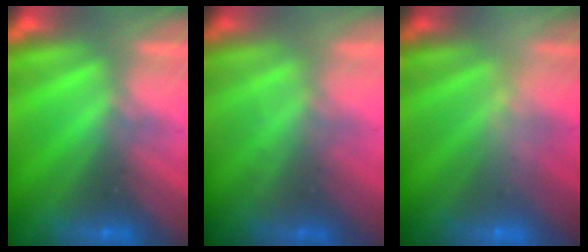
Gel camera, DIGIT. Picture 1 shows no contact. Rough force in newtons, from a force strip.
{"total": 1.4}
{"total": 2.5}